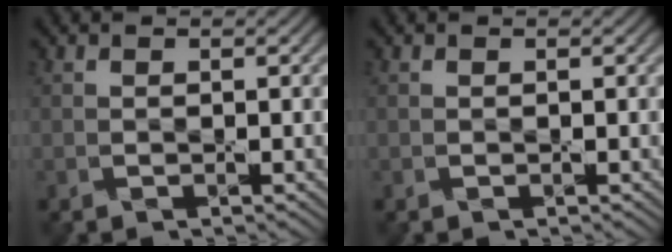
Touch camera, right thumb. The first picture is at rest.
{"total": 0.0}